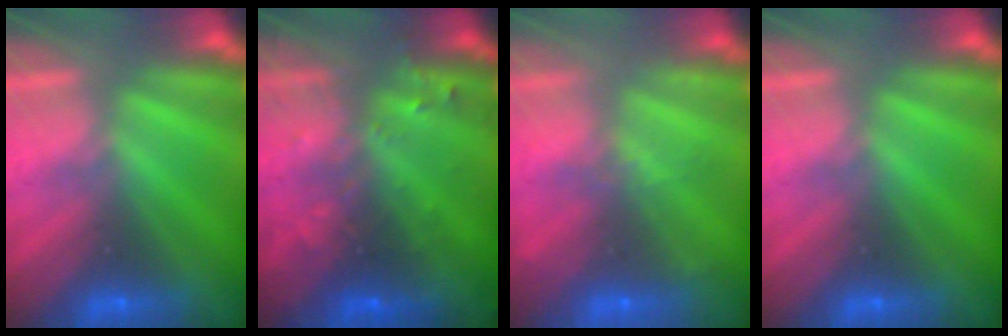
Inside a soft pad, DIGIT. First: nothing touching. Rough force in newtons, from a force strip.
{"total": 6.6}
{"total": 2.2}
{"total": 0.0}